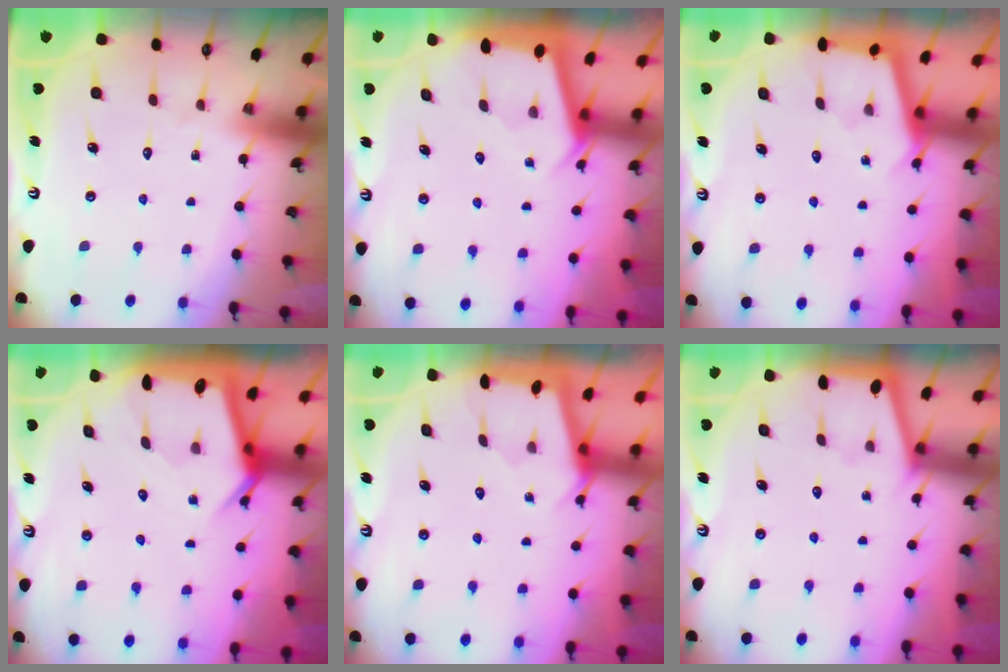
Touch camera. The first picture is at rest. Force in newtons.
{"total": 3.2, "press": 3.2, "slide": 0.1}
{"total": 3.0, "press": 3.0, "slide": 0.3}
{"total": 6.8, "press": 6.8, "slide": 0.7}
{"total": 2.3, "press": 2.3, "slide": 0.3}
{"total": 1.1, "press": 1.0, "slide": 0.2}